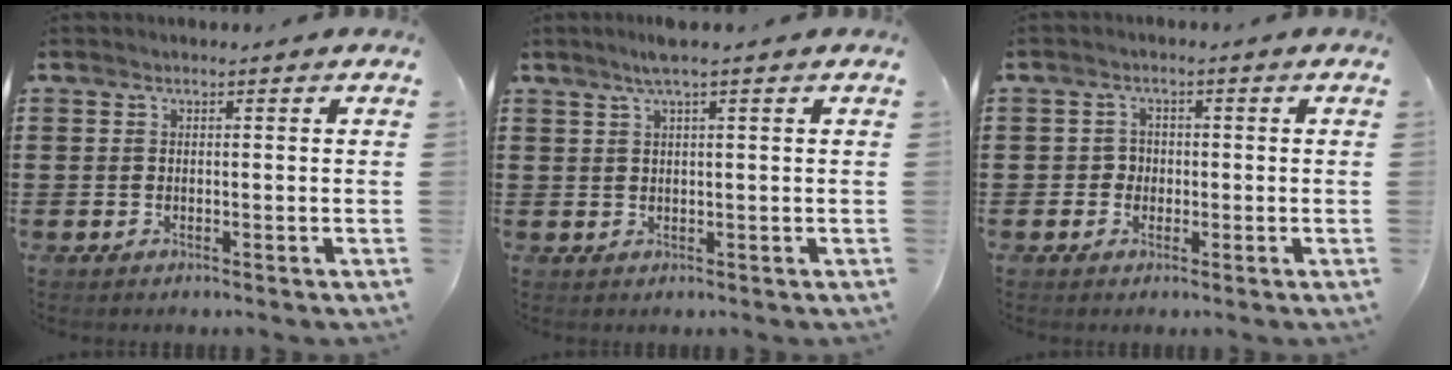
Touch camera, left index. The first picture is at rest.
{"total": 2.4, "force": [1.4, -0.2, 2.0], "torque": [-0.039, 0.001, 0.025]}
{"total": 2.0, "force": [-0.4, 1.9, 0.5], "torque": [-0.018, 0.006, -0.012]}